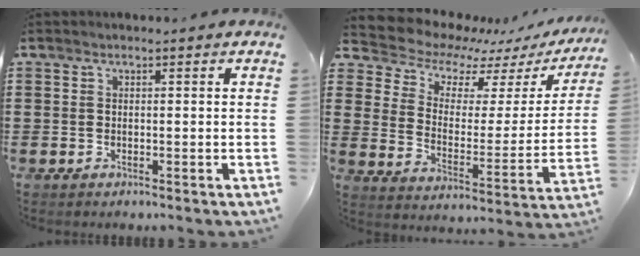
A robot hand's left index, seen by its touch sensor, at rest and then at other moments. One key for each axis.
{"total": 6.9, "fx": 6.3, "fy": 2.6, "fz": 1.0, "tx": -0.056, "ty": -0.052, "tz": 0.106}